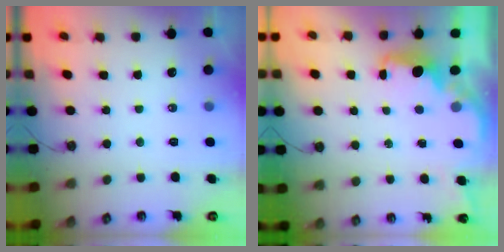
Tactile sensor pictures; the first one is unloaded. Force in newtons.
{"total": 2.1, "press": 1.9, "slide": 0.8}